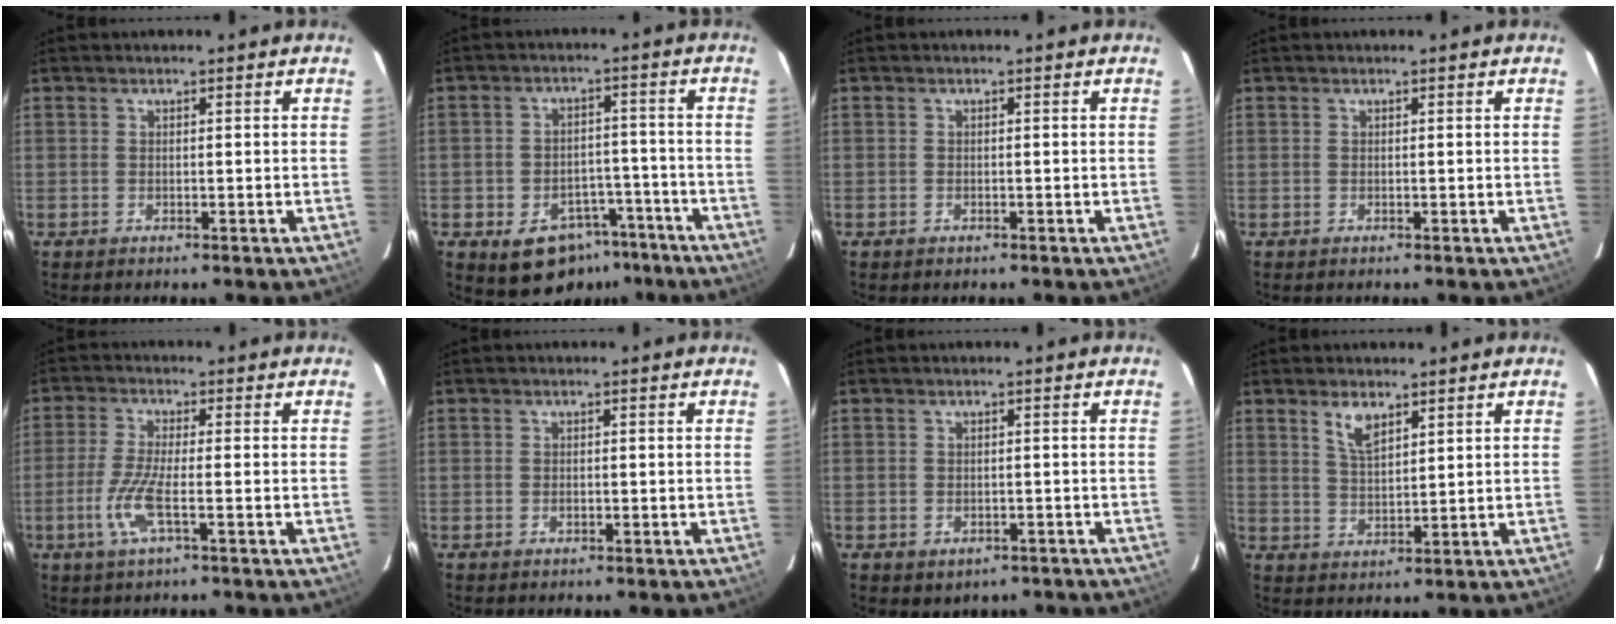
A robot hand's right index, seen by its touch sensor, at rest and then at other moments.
{"total": 11.3, "force": [-6.9, 7.8, 4.5], "torque": [-0.083, 0.031, -0.068]}
{"total": 0.7, "force": [-0.5, 0.5, 0.0], "torque": [-0.002, 0.001, -0.007]}
{"total": 0.0}
{"total": 6.9, "force": [-2.5, 0.8, 6.4], "torque": [-0.142, -0.008, -0.050]}
{"total": 0.8, "force": [-0.3, 0.7, 0.2], "torque": [-0.003, -0.001, -0.002]}
{"total": 3.9, "force": [-2.1, 2.9, 1.5], "torque": [-0.032, -0.001, -0.013]}
{"total": 5.0, "force": [3.1, 2.0, 3.3], "torque": [-0.061, 0.000, 0.062]}